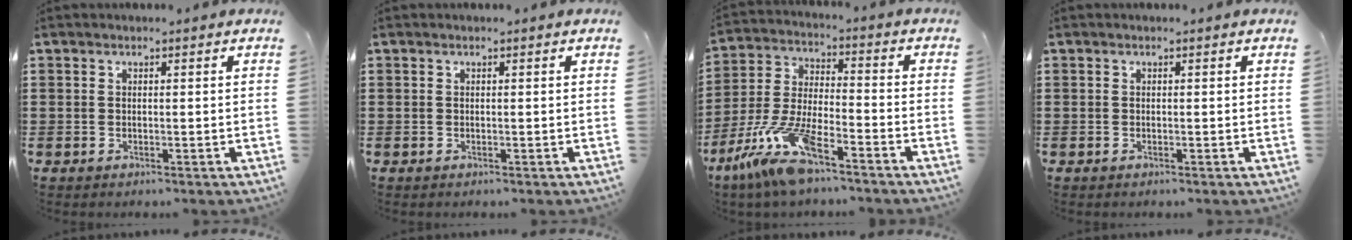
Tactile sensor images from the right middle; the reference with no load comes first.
{"total": 0.0}
{"total": 10.8, "force": [-8.0, 2.0, 7.0], "torque": [-0.165, -0.002, -0.162]}
{"total": 0.0}